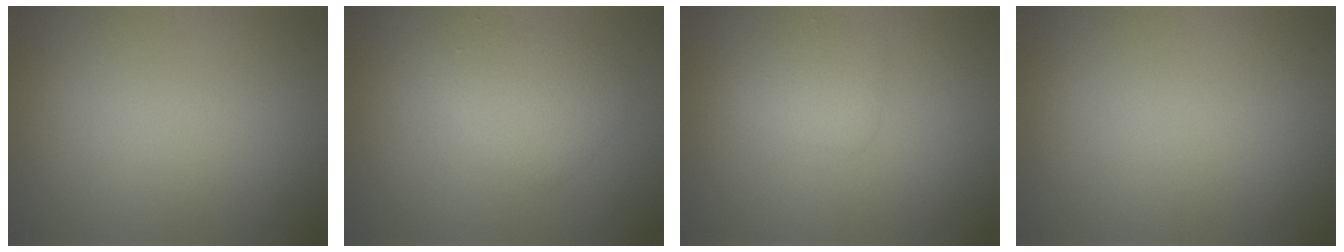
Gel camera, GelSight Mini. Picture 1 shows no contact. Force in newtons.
{"total": 2.8, "press": 2.8, "slide": 0.1}
{"total": 1.9, "press": 1.9, "slide": 0.1}
{"total": 0.0}